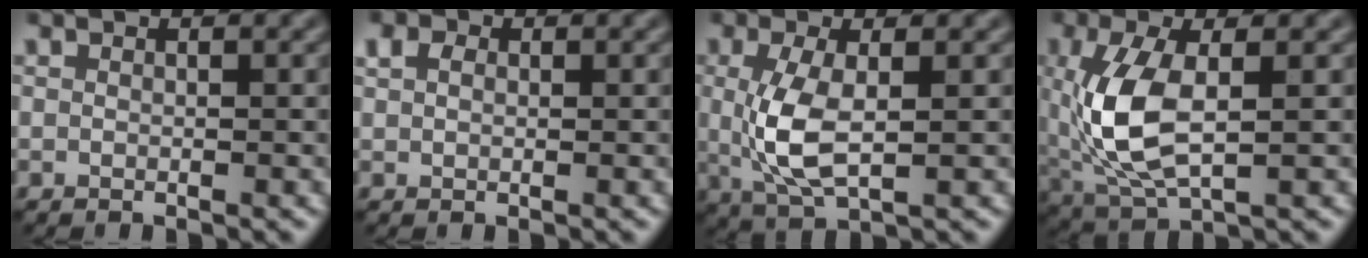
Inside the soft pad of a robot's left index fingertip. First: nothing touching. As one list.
[{"total": 1.5, "force": [0.7, 1.0, 0.8], "torque": [-0.016, 0.006, 0.009]}, {"total": 4.9, "force": [0.1, 2.0, 4.5], "torque": [-0.108, -0.005, 0.005]}, {"total": 7.5, "force": [0.2, 3.4, 6.6], "torque": [-0.160, -0.003, 0.008]}]